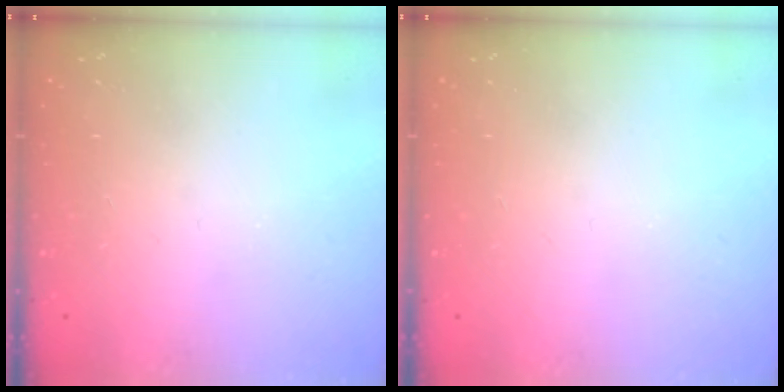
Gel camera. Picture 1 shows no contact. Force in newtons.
{"total": 0.0}